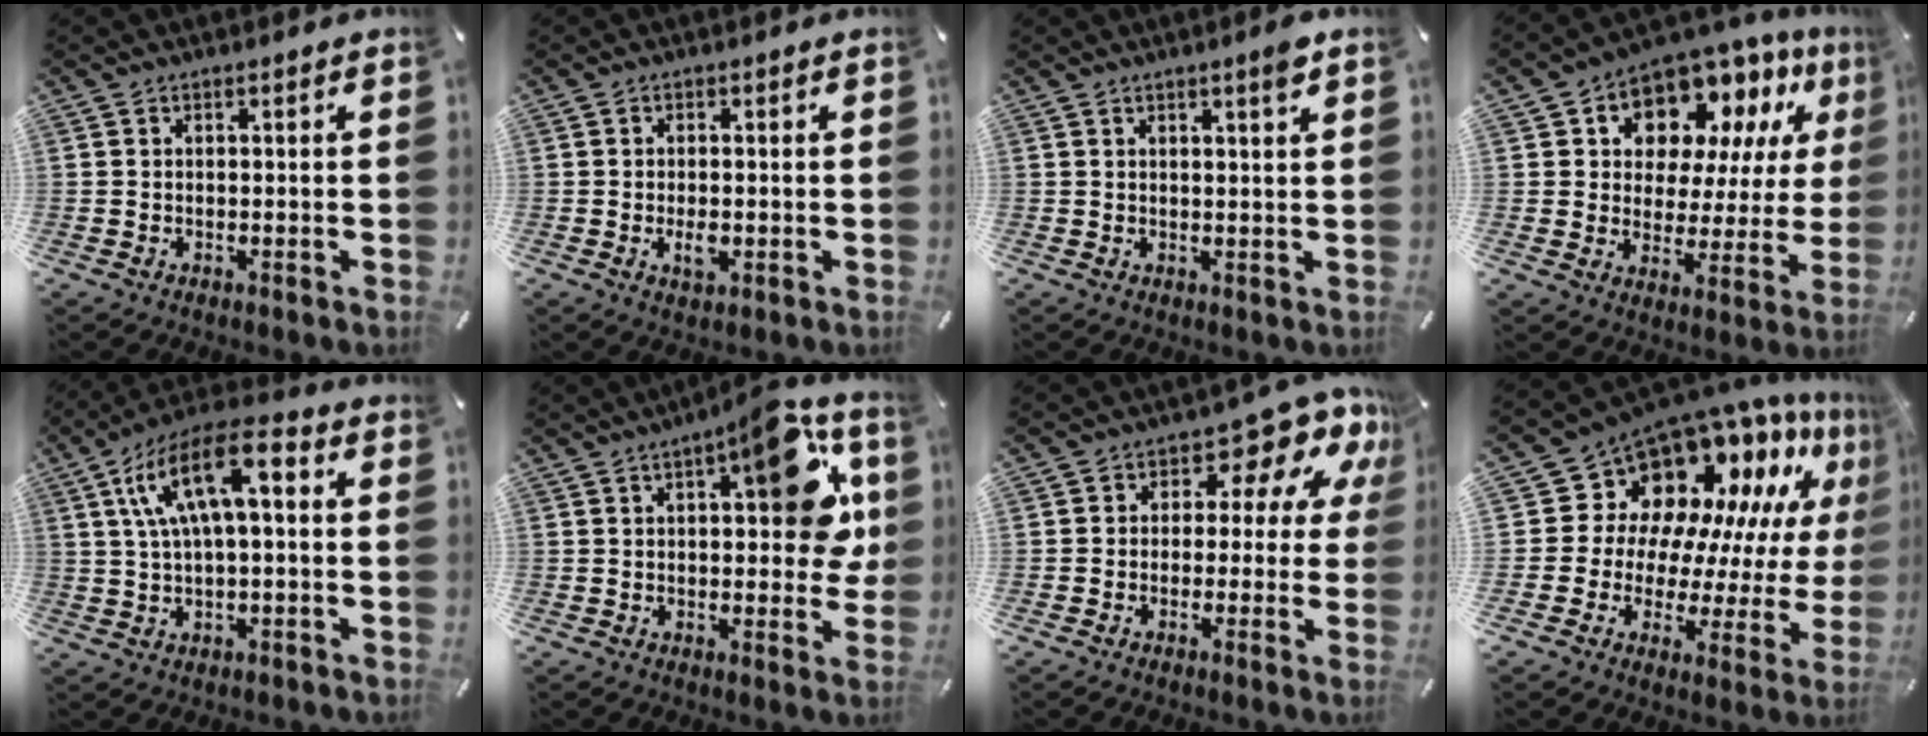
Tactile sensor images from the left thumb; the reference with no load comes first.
{"total": 3.1, "force": [-0.6, 1.7, 2.6], "torque": [-0.061, -0.004, -0.013]}
{"total": 2.9, "force": [1.8, 0.2, 2.2], "torque": [-0.038, -0.004, 0.030]}
{"total": 11.5, "force": [8.3, 7.3, 3.3], "torque": [-0.073, -0.072, 0.155]}
{"total": 14.2, "force": [4.0, 6.1, 12.1], "torque": [-0.236, 0.000, 0.071]}
{"total": 15.9, "force": [5.0, 7.0, 13.4], "torque": [-0.156, -0.021, 0.078]}
{"total": 11.0, "force": [4.9, 6.3, 7.6], "torque": [-0.091, -0.040, 0.081]}
{"total": 15.7, "force": [11.1, 10.1, 4.6], "torque": [-0.074, -0.127, 0.202]}